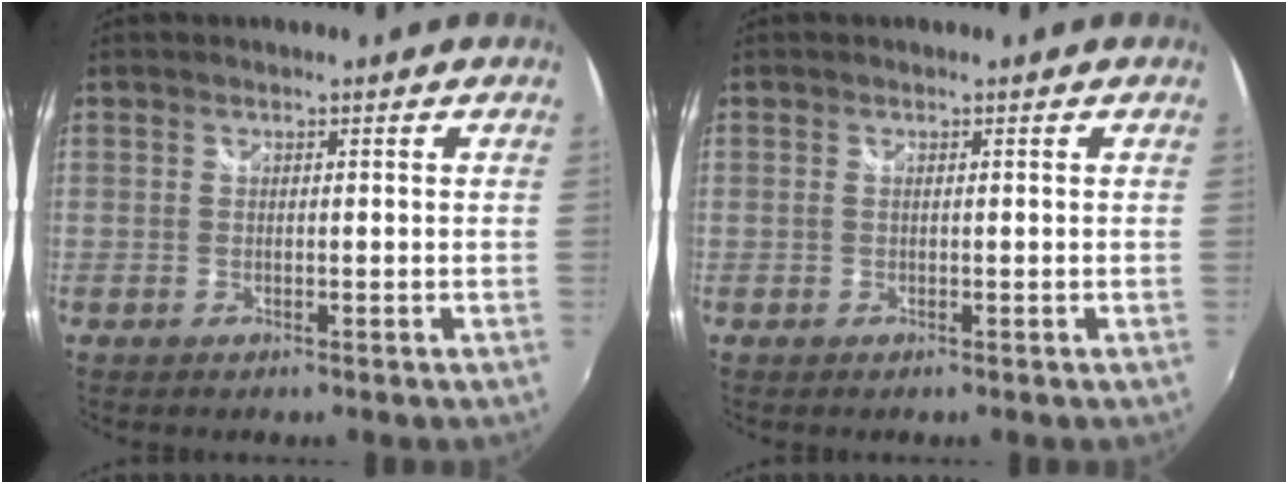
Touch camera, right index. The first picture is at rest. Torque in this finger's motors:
{"motor_torque": [0.03, 0.26, 0.02, 0.01]}